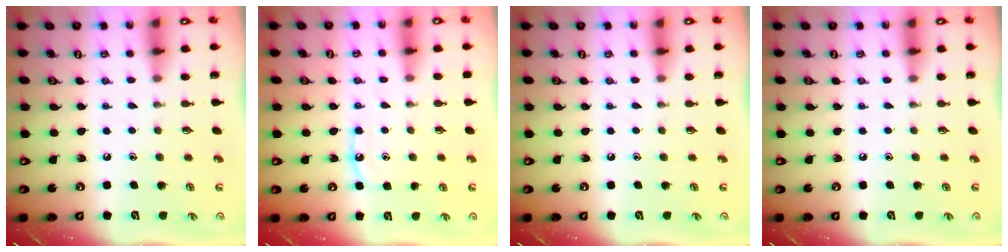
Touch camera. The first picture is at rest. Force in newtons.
{"total": 7.0, "press": 6.9, "slide": 0.6}
{"total": 0.0}
{"total": 0.0}